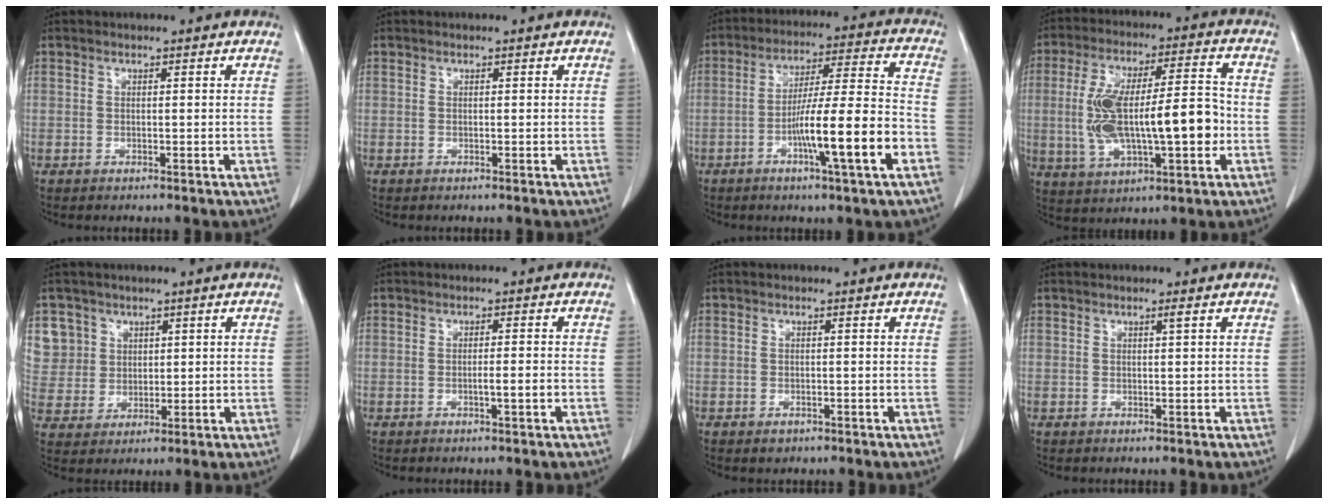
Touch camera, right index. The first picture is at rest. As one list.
[{"total": 0.0}, {"total": 13.8, "force": [-5.1, -0.2, 12.8], "torque": [-0.214, 0.003, -0.084]}, {"total": 16.0, "force": [-1.8, 4.5, 15.3], "torque": [-0.286, 0.024, -0.018]}, {"total": 7.5, "force": [3.3, 6.7, 0.0], "torque": [0.004, 0.016, 0.079]}, {"total": 1.9, "force": [-0.7, -0.1, 1.7], "torque": [-0.029, 0.001, -0.010]}, {"total": 1.3, "force": [-0.9, 0.8, 0.4], "torque": [-0.010, 0.001, -0.006]}, {"total": 0.6, "force": [0.2, -0.1, 0.5], "torque": [-0.013, -0.001, 0.008]}]